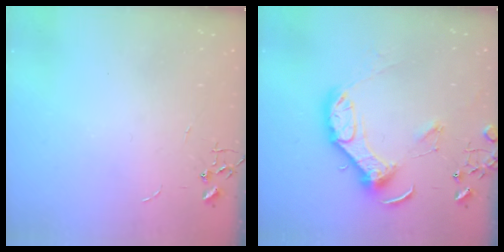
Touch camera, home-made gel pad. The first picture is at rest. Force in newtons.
{"total": 13.7, "press": 13.6, "slide": 1.7}